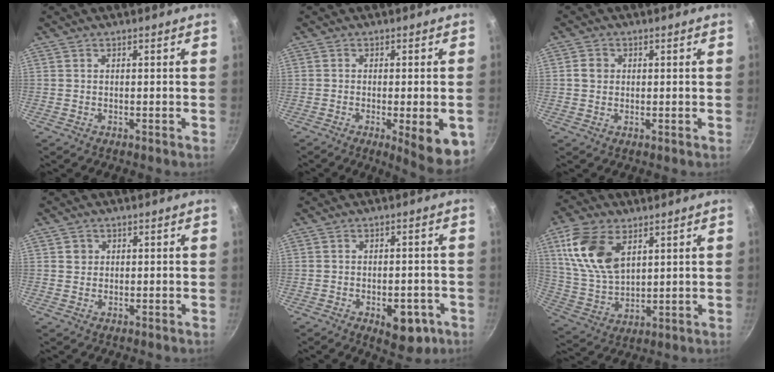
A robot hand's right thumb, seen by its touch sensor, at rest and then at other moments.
{"total": 9.8, "force": [-3.0, 2.3, 9.0], "torque": [-0.104, 0.000, -0.036]}
{"total": 2.7, "force": [0.3, 2.4, 1.2], "torque": [-0.010, 0.006, 0.001]}
{"total": 1.8, "force": [0.5, 1.7, 0.5], "torque": [0.000, 0.004, 0.006]}
{"total": 7.9, "force": [-3.2, 4.3, 5.8], "torque": [-0.041, 0.016, -0.030]}
{"total": 14.2, "force": [5.7, 8.4, 10.0], "torque": [-0.181, -0.020, 0.121]}